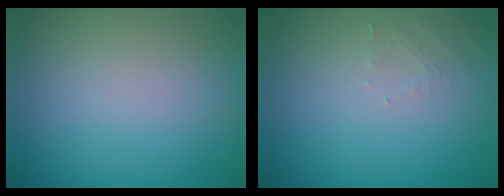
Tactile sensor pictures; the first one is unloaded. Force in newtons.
{"total": 1.0, "press": 1.0, "slide": 0.2}